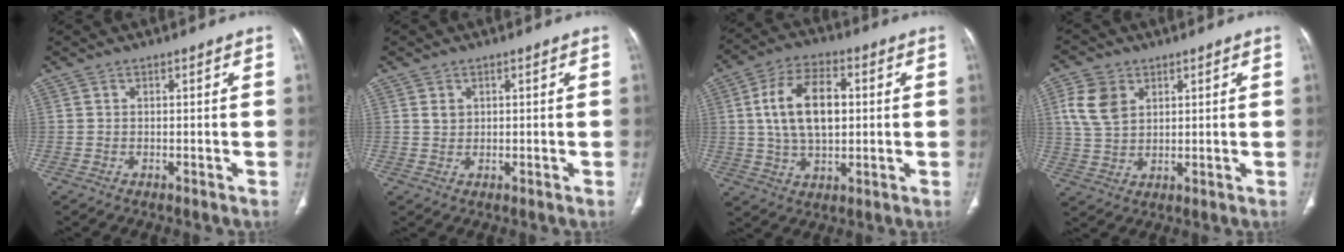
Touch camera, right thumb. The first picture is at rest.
{"total": 1.5, "force": [0.6, 1.2, 0.6], "torque": [-0.009, -0.003, 0.016]}
{"total": 13.3, "force": [1.7, 7.6, 10.9], "torque": [-0.187, 0.008, 0.030]}
{"total": 7.8, "force": [2.9, 5.6, 4.5], "torque": [-0.083, -0.004, 0.061]}